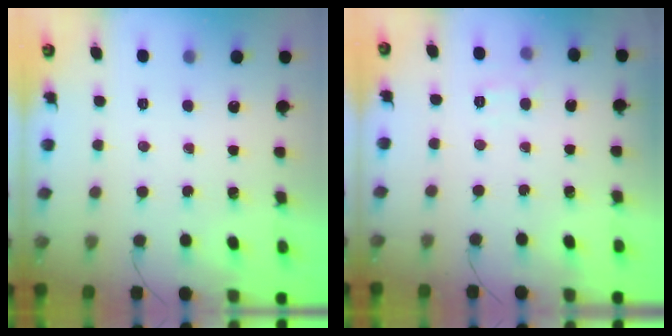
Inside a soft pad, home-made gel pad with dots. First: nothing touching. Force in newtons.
{"total": 5.1, "press": 4.9, "slide": 1.4}